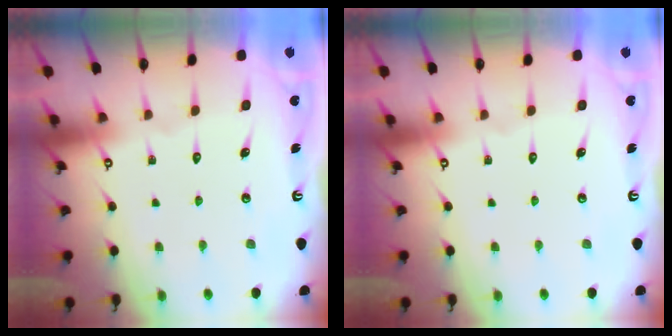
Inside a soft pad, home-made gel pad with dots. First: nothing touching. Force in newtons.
{"total": 0.0}